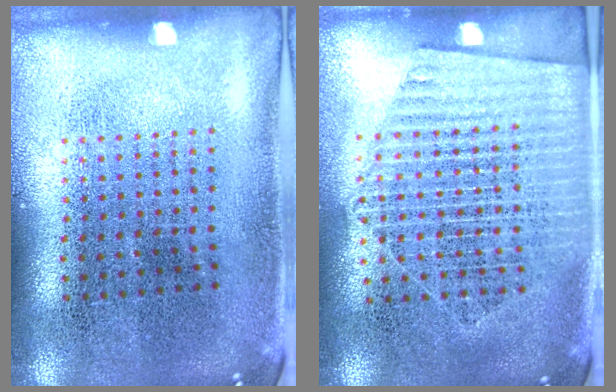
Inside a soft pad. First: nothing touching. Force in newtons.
{"total": 1.6, "press": 1.5, "slide": 0.7}